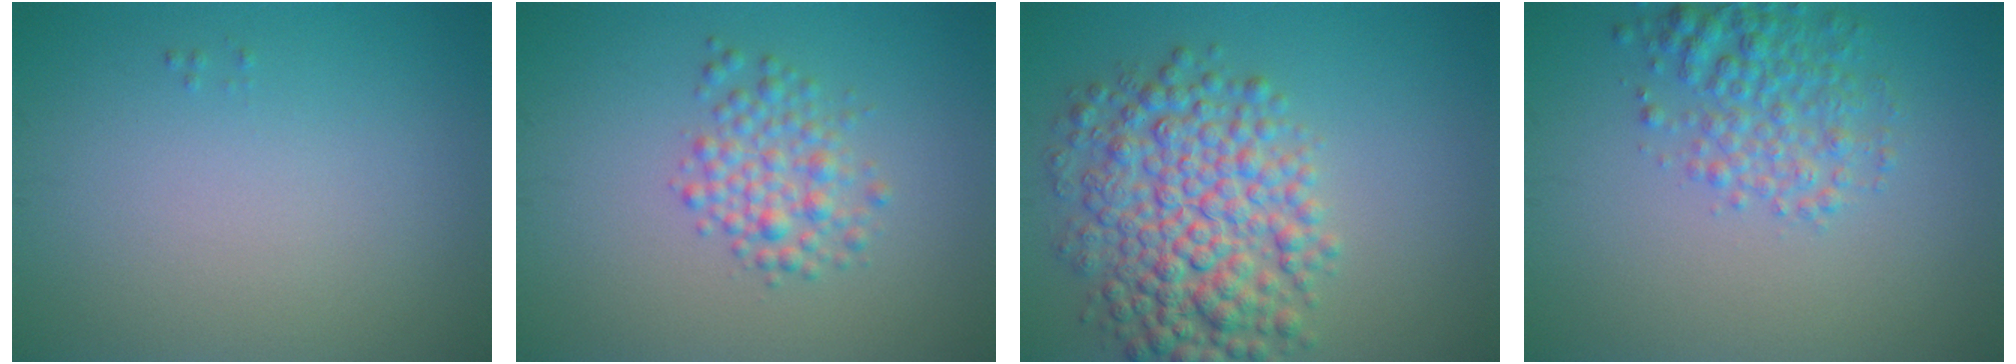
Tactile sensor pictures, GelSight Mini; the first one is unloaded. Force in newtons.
{"total": 2.9, "press": 2.9, "slide": 0.0}
{"total": 7.8, "press": 7.8, "slide": 0.0}
{"total": 3.7, "press": 3.7, "slide": 0.1}